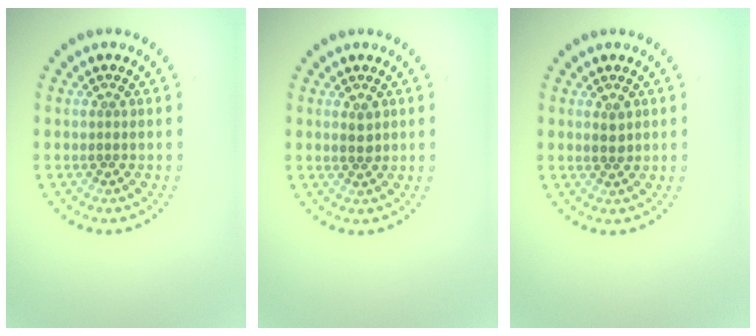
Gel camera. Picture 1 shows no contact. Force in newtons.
{"total": 1.2, "press": 1.1, "slide": 0.3}
{"total": 1.2, "press": 1.1, "slide": 0.3}